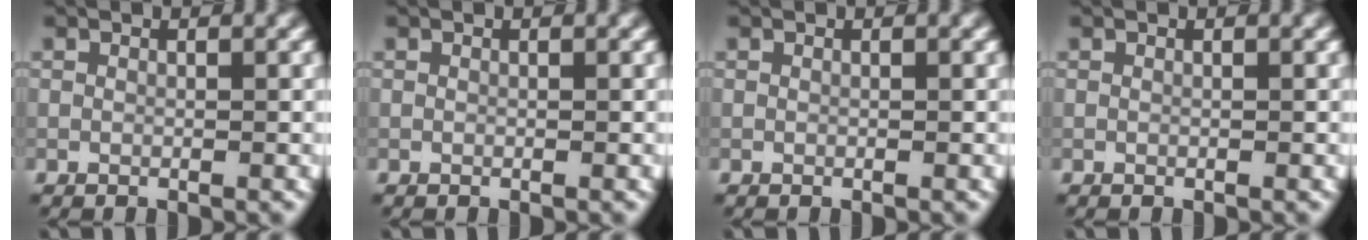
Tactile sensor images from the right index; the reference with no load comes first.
{"total": 0.0}
{"total": 0.0}
{"total": 0.0}